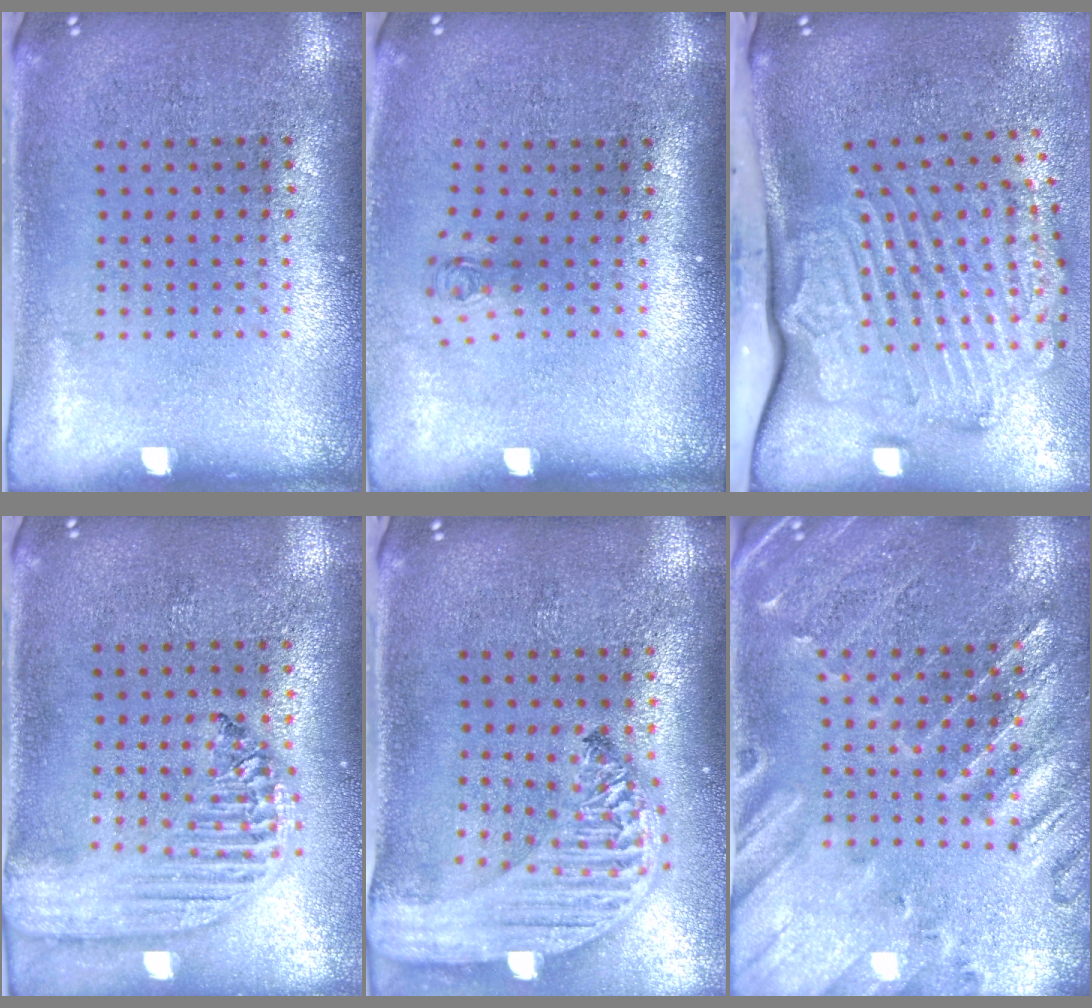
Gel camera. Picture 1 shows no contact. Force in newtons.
{"total": 0.7, "press": 0.3, "slide": 0.7}
{"total": 3.6, "press": 2.4, "slide": 2.6}
{"total": 2.2, "press": 1.9, "slide": 1.1}
{"total": 3.2, "press": 2.5, "slide": 2.0}
{"total": 0.6, "press": 0.5, "slide": 0.4}